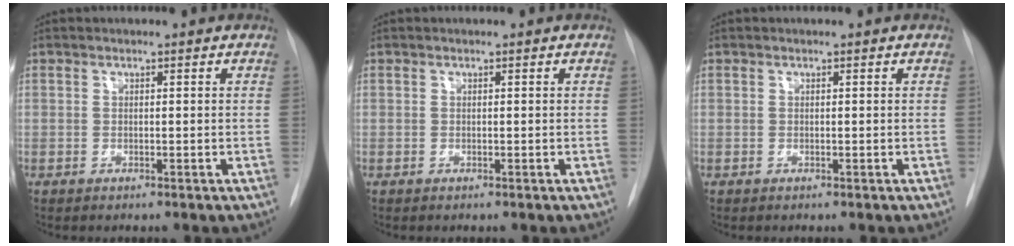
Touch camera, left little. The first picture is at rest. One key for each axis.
{"total": 0.0}
{"total": 0.0}